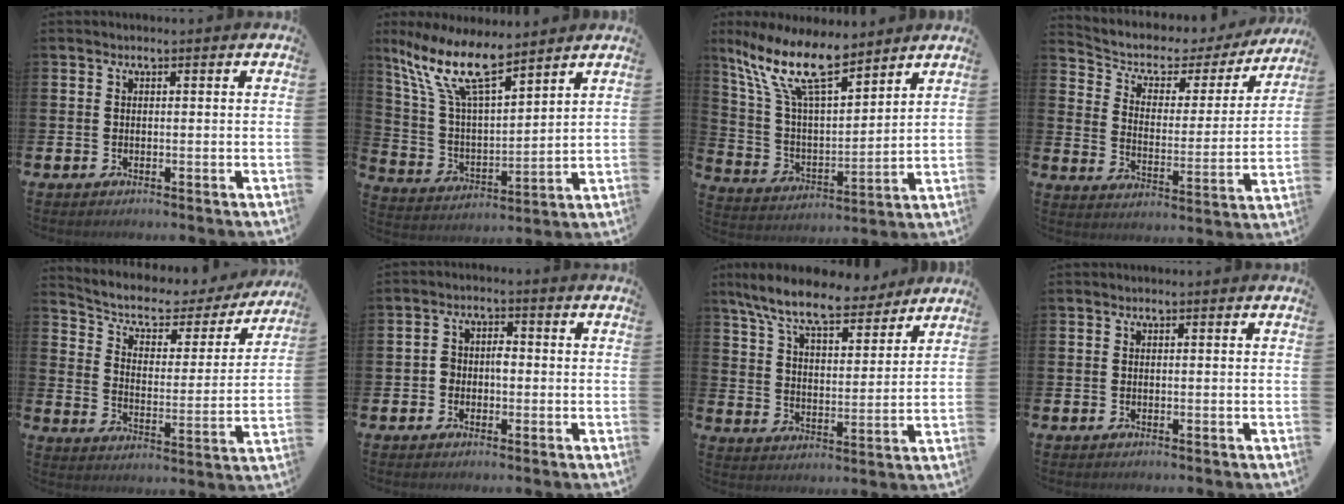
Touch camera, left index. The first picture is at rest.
{"total": 12.2, "force": [9.5, 3.2, 7.0], "torque": [-0.172, -0.035, 0.170]}
{"total": 13.2, "force": [10.1, 4.0, 7.5], "torque": [-0.177, -0.040, 0.180]}
{"total": 5.1, "force": [4.0, 2.9, 1.5], "torque": [-0.061, -0.025, 0.059]}
{"total": 5.8, "force": [4.6, 2.7, 2.3], "torque": [-0.068, -0.033, 0.069]}
{"total": 2.6, "force": [-0.6, 2.0, 1.6], "torque": [-0.023, 0.004, -0.018]}
{"total": 9.8, "force": [8.7, 2.1, 4.0], "torque": [-0.110, -0.040, 0.154]}
{"total": 0.0}